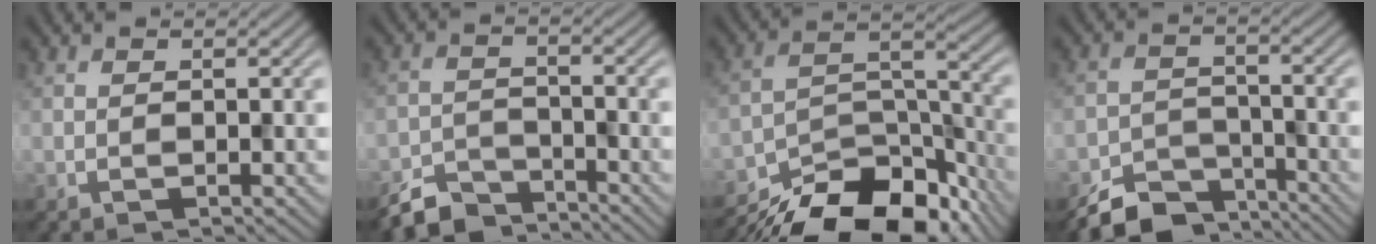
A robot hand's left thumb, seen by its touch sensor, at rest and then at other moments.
{"total": 5.5, "force": [-5.0, 1.8, 1.4], "torque": [-0.026, -0.006, -0.099]}
{"total": 16.6, "force": [-13.7, 5.5, 7.5], "torque": [-0.147, -0.015, -0.206]}
{"total": 7.0, "force": [-5.8, 3.0, 2.5], "torque": [-0.045, -0.007, -0.105]}